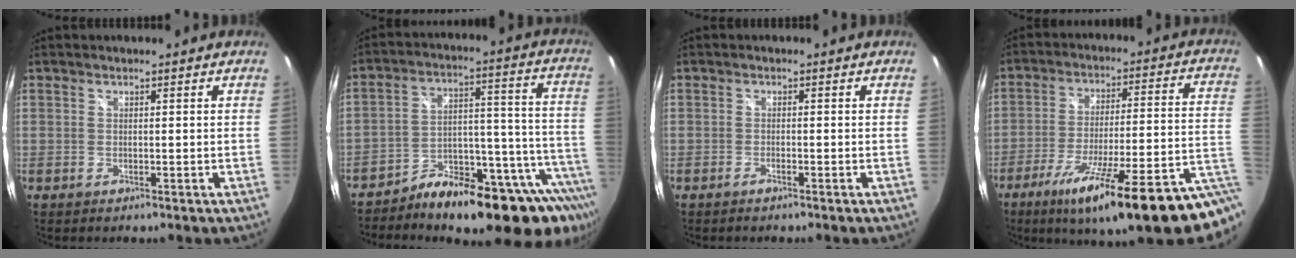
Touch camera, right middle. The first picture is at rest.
{"total": 22.7, "force": [-16.8, 7.4, 13.5], "torque": [-0.156, 0.005, -0.240]}
{"total": 1.2, "force": [-1.0, 0.2, 0.6], "torque": [-0.015, -0.002, -0.020]}
{"total": 25.1, "force": [-14.1, 3.2, 20.5], "torque": [-0.290, -0.055, -0.201]}